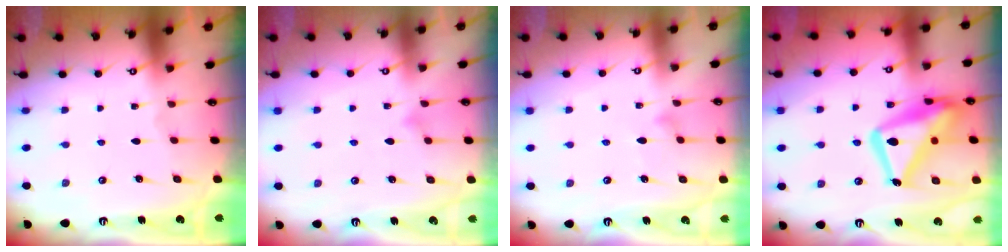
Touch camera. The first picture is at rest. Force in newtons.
{"total": 5.6, "press": 5.5, "slide": 0.5}
{"total": 8.1, "press": 8.1, "slide": 0.5}
{"total": 18.7, "press": 18.6, "slide": 1.9}